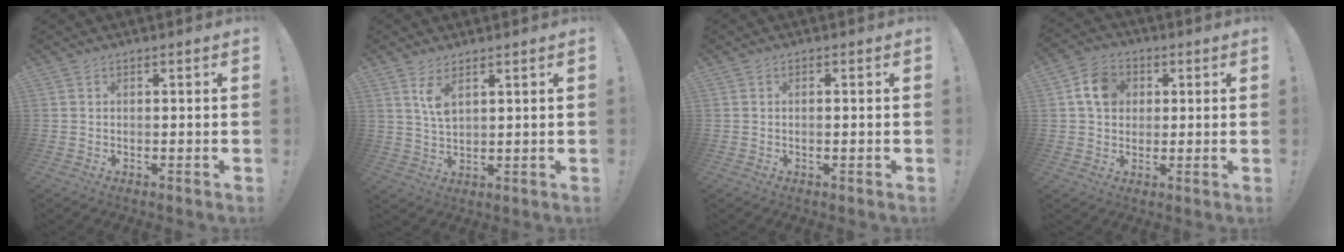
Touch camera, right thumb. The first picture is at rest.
{"total": 5.5, "force": [3.2, 2.0, 4.0], "torque": [-0.065, -0.020, 0.054]}
{"total": 0.8, "force": [-0.3, 0.2, 0.8], "torque": [-0.008, -0.001, -0.007]}
{"total": 9.2, "force": [2.5, 7.6, 4.6], "torque": [-0.066, 0.006, 0.049]}